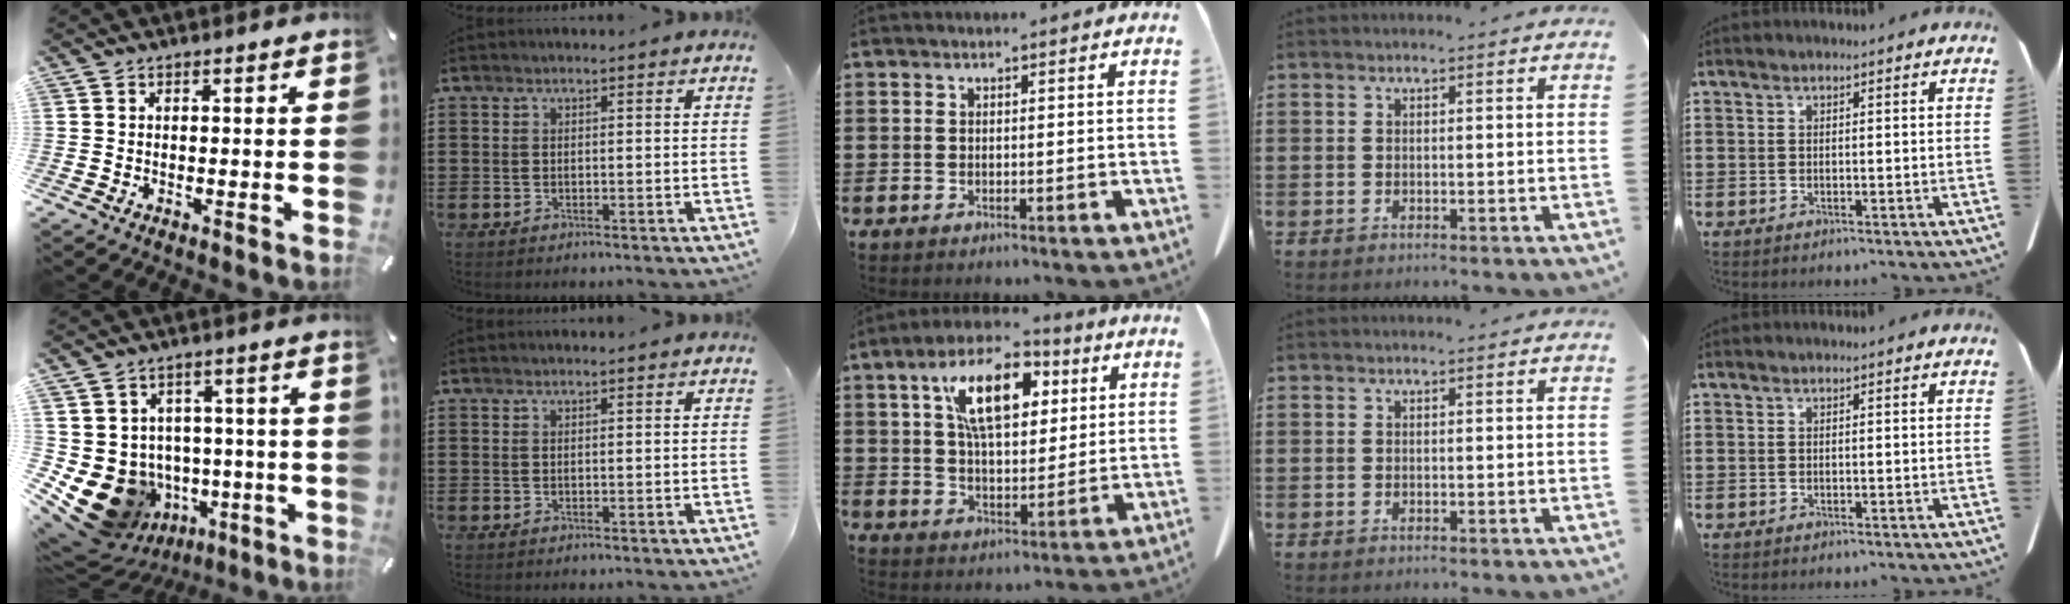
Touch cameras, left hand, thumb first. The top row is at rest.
{"thumb": {"total": 12.7, "force": [-3.7, 11.1, 4.9], "torque": [-0.098, -0.003, -0.044]}, "middle": {"total": 12.6, "force": [5.8, 6.1, 9.4], "torque": [-0.173, 0.003, 0.101]}}